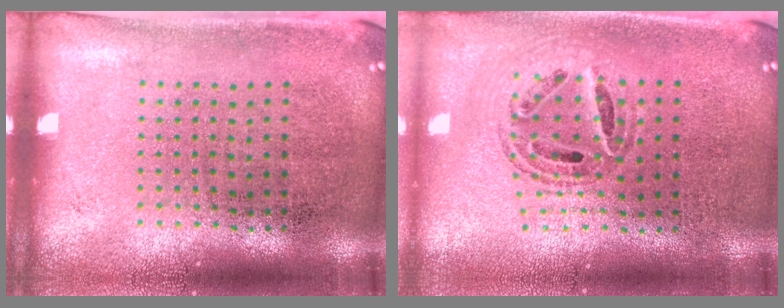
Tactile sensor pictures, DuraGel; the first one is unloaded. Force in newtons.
{"total": 0.9, "press": 0.9, "slide": 0.1}